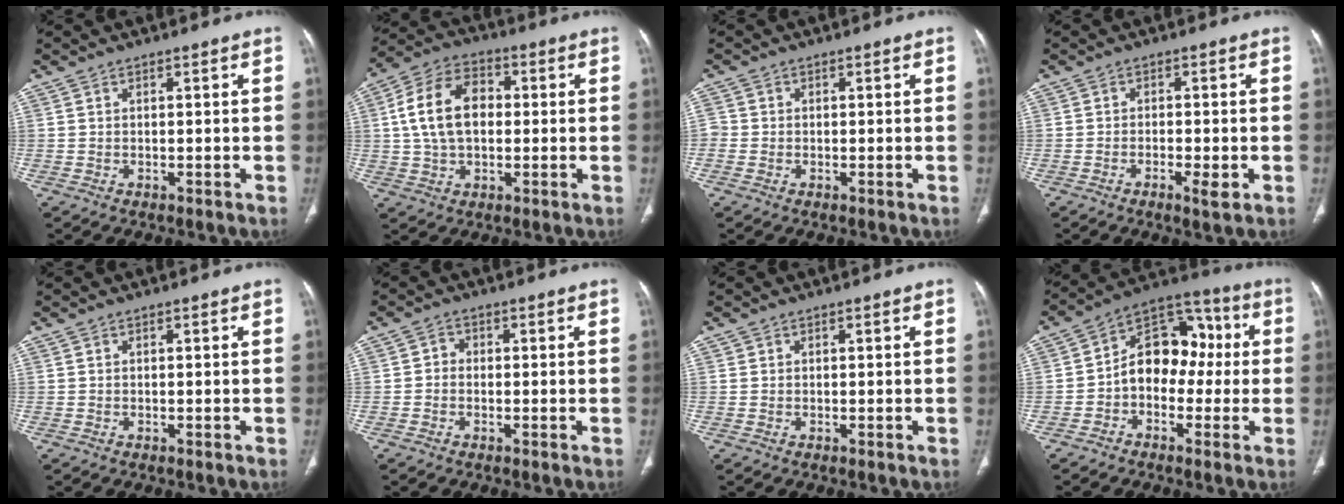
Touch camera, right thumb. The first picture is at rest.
{"total": 13.2, "force": [1.2, 8.7, 9.8], "torque": [-0.172, 0.025, 0.016]}
{"total": 1.8, "force": [-0.2, 1.8, 0.5], "torque": [-0.001, 0.004, -0.007]}
{"total": 3.2, "force": [-1.4, 0.8, 2.7], "torque": [-0.051, -0.001, -0.024]}
{"total": 0.0}
{"total": 1.8, "force": [-0.3, 1.6, 0.8], "torque": [-0.001, 0.006, -0.015]}
{"total": 0.0}
{"total": 13.0, "force": [-0.8, 9.4, 9.0], "torque": [-0.097, 0.047, -0.031]}